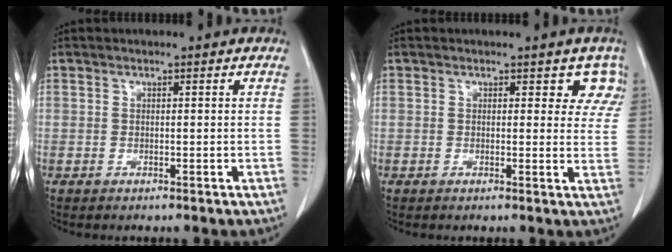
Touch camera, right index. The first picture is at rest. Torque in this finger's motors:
{"motor_torque": [0.14, 0.13, 0.02, 0.01]}